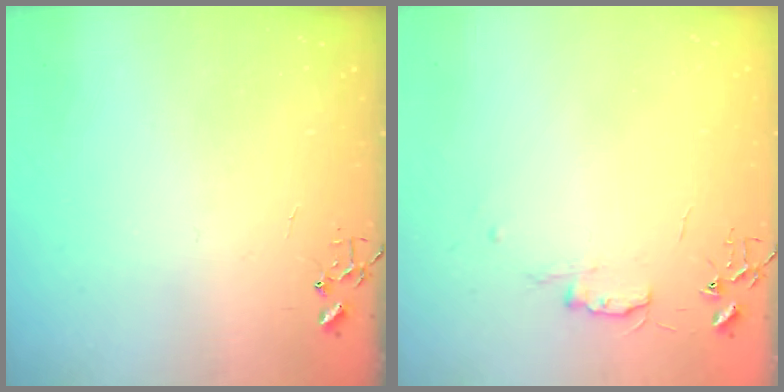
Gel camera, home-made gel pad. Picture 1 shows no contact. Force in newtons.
{"total": 5.8, "press": 5.7, "slide": 0.7}